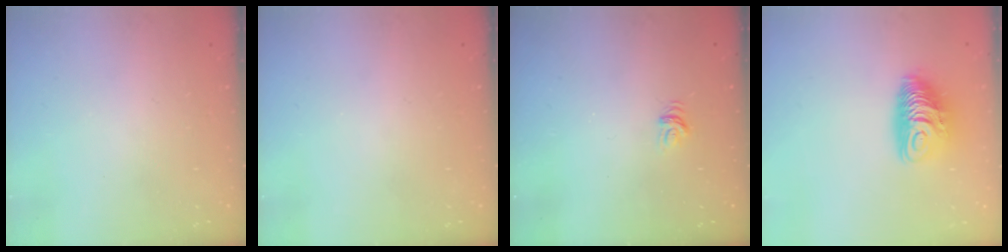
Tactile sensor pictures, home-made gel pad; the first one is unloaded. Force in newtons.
{"total": 0.0}
{"total": 3.7, "press": 3.7, "slide": 0.2}
{"total": 10.1, "press": 10.1, "slide": 0.5}